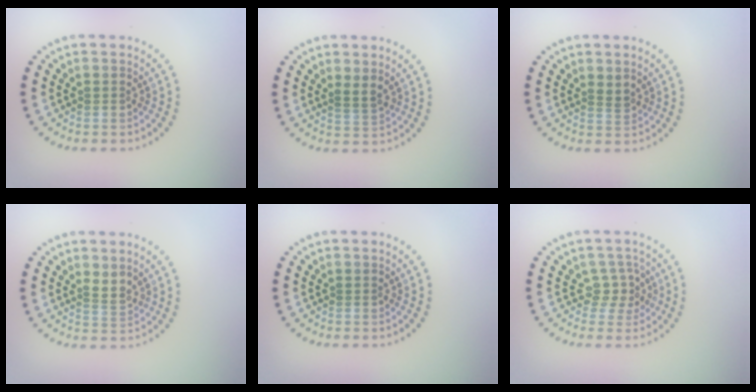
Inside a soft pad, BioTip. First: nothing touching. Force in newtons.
{"total": 1.5, "press": 1.2, "slide": 0.9}
{"total": 1.2, "press": 1.0, "slide": 0.7}
{"total": 1.6, "press": 1.2, "slide": 1.0}
{"total": 0.0}
{"total": 2.1, "press": 1.7, "slide": 1.3}